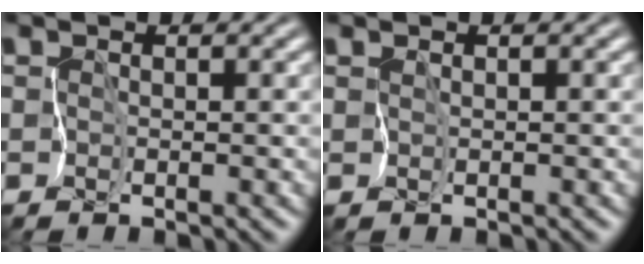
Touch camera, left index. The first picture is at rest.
{"total": 0.7, "force": [0.6, 0.1, 0.4], "torque": [-0.009, 0.001, 0.011]}